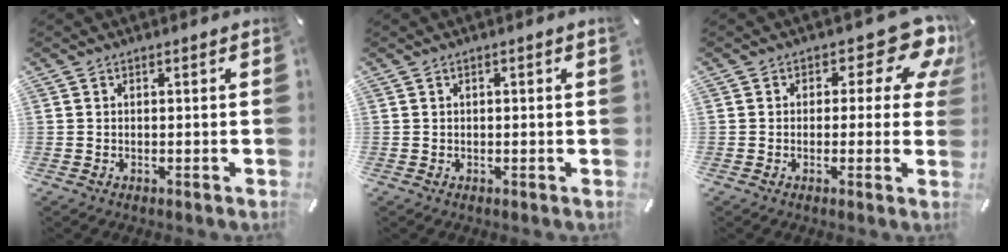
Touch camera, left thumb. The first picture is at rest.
{"total": 0.7, "force": [0.1, 0.0, 0.7], "torque": [-0.010, 0.000, 0.001]}
{"total": 11.3, "force": [5.1, 5.7, 8.3], "torque": [-0.098, -0.033, 0.086]}